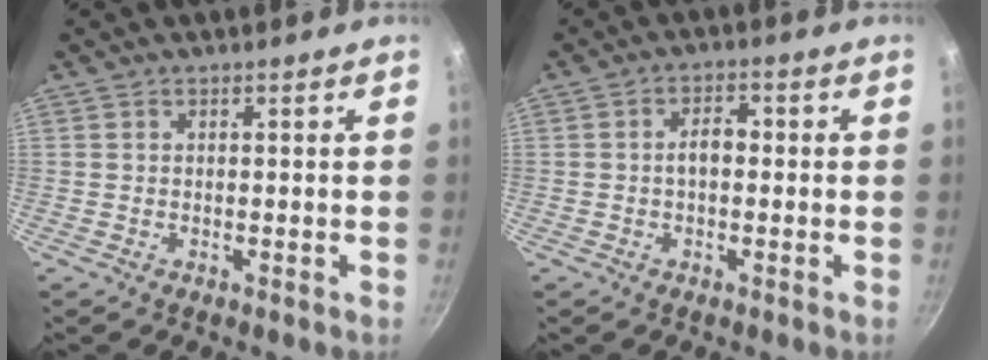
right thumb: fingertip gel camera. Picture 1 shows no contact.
{"total": 3.7, "force": [-0.2, 2.2, 2.9], "torque": [-0.037, 0.015, -0.007]}